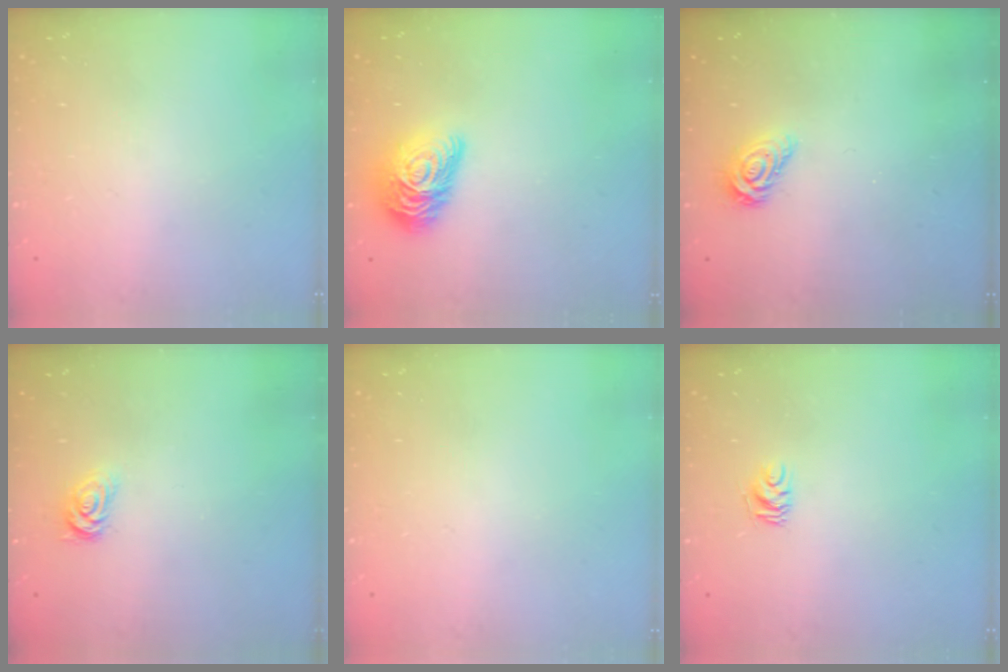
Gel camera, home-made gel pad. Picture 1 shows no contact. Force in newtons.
{"total": 13.9, "press": 13.9, "slide": 0.7}
{"total": 6.4, "press": 6.4, "slide": 0.2}
{"total": 1.8, "press": 1.8, "slide": 0.3}
{"total": 0.0}
{"total": 4.6, "press": 4.5, "slide": 0.5}